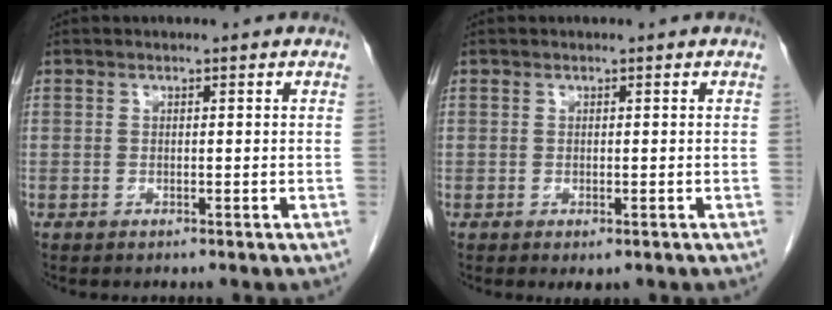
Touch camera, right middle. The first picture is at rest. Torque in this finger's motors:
{"motor_torque": [0.03, -0.01, 0.01, 0.00]}